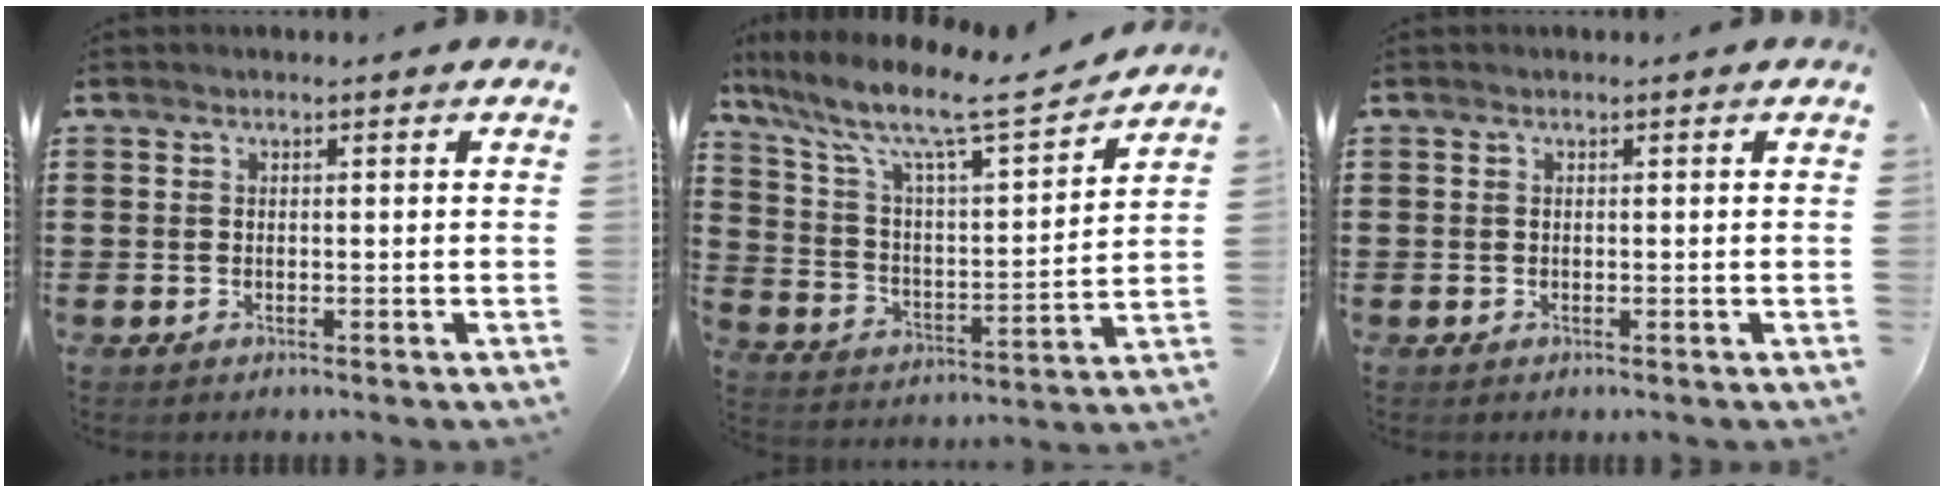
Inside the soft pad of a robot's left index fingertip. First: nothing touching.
{"total": 9.2, "force": [7.3, 1.2, 5.6], "torque": [-0.139, -0.051, 0.115]}
{"total": 0.0}